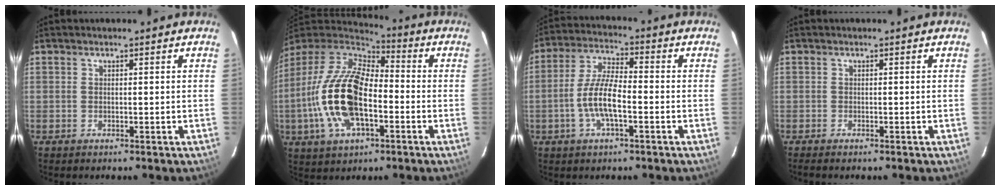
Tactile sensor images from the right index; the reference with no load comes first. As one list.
[{"total": 20.1, "force": [-4.5, 9.8, 16.9], "torque": [-0.359, -0.007, -0.086]}, {"total": 9.1, "force": [-2.8, 2.6, 8.2], "torque": [-0.170, 0.004, -0.054]}, {"total": 1.2, "force": [-1.0, 0.2, 0.6], "torque": [-0.017, -0.002, -0.018]}]